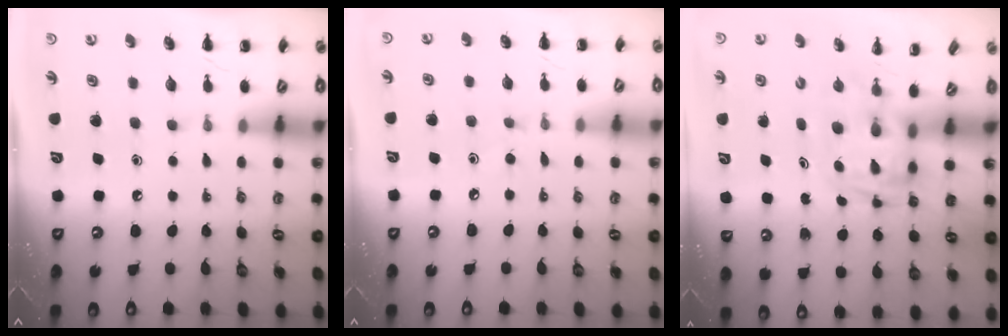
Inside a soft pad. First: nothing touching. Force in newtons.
{"total": 3.8, "press": 3.6, "slide": 1.2}
{"total": 2.6, "press": 2.6, "slide": 0.5}